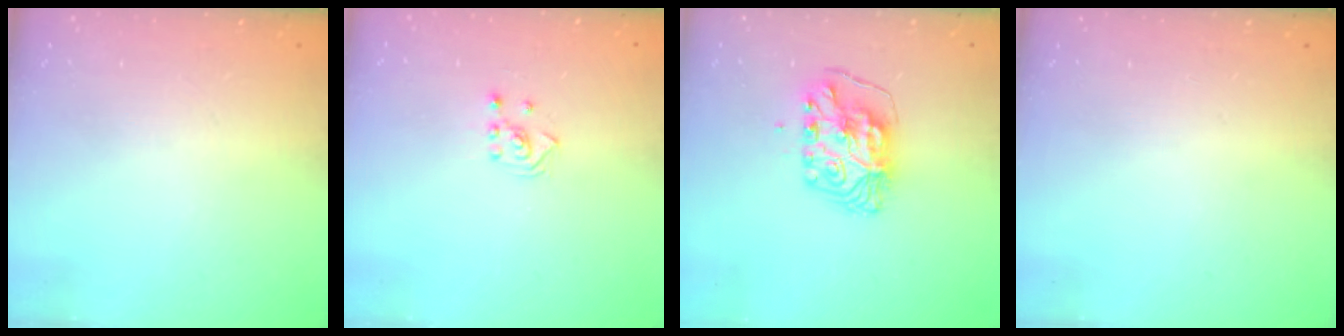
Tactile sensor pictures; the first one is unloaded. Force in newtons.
{"total": 2.5, "press": 2.4, "slide": 0.8}
{"total": 8.8, "press": 8.8, "slide": 0.8}
{"total": 0.0}